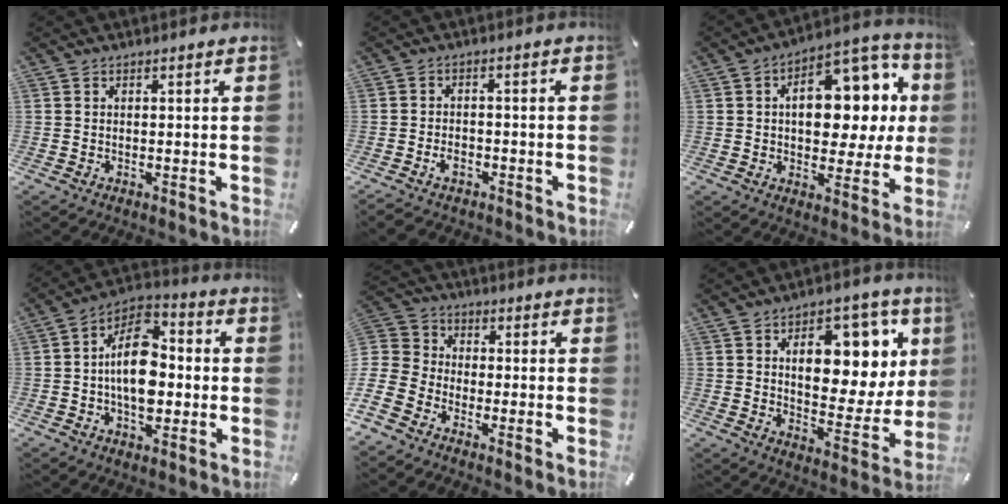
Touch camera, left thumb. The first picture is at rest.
{"total": 3.8, "force": [-2.2, 2.4, 1.9], "torque": [-0.038, 0.009, -0.044]}
{"total": 16.6, "force": [3.4, 10.3, 12.5], "torque": [-0.153, -0.020, 0.058]}
{"total": 14.2, "force": [-1.3, 9.0, 10.8], "torque": [-0.202, 0.003, -0.026]}
{"total": 10.0, "force": [-6.8, 6.6, 3.2], "torque": [-0.081, 0.031, -0.131]}
{"total": 15.6, "force": [6.3, 9.5, 10.8], "torque": [-0.135, -0.037, 0.104]}